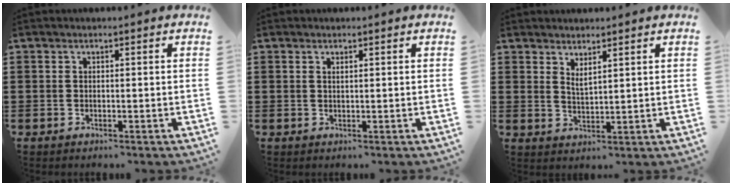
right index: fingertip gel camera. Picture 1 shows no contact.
{"total": 0.6, "force": [0.4, 0.2, 0.4], "torque": [-0.009, 0.001, 0.008]}
{"total": 2.1, "force": [1.9, 0.3, 0.7], "torque": [-0.017, 0.004, 0.036]}